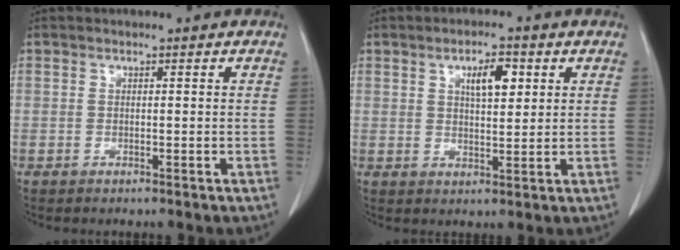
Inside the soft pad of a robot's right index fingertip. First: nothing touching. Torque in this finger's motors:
{"motor_torque": [0.13, 0.11, 0.24, 0.07]}